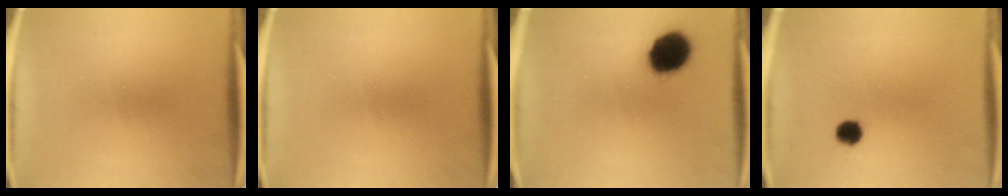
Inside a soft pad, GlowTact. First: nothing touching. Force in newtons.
{"total": 0.0}
{"total": 12.6}
{"total": 3.1}